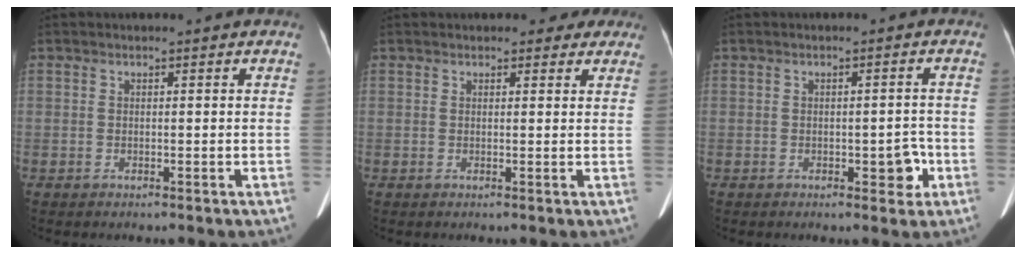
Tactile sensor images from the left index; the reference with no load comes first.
{"total": 3.1, "force": [2.5, 1.6, 0.8], "torque": [0.003, 0.005, 0.022]}
{"total": 3.3, "force": [-1.3, 1.5, 2.6], "torque": [-0.024, 0.006, -0.013]}